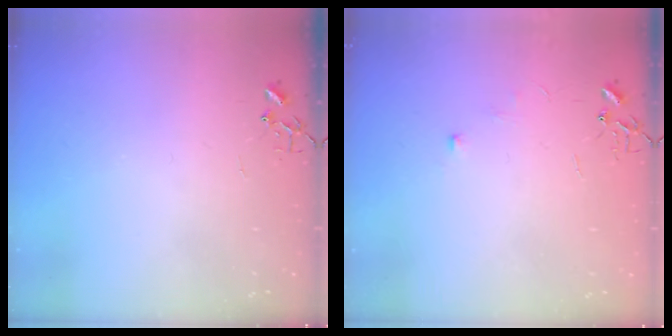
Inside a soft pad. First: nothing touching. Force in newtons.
{"total": 5.4, "press": 5.3, "slide": 0.7}